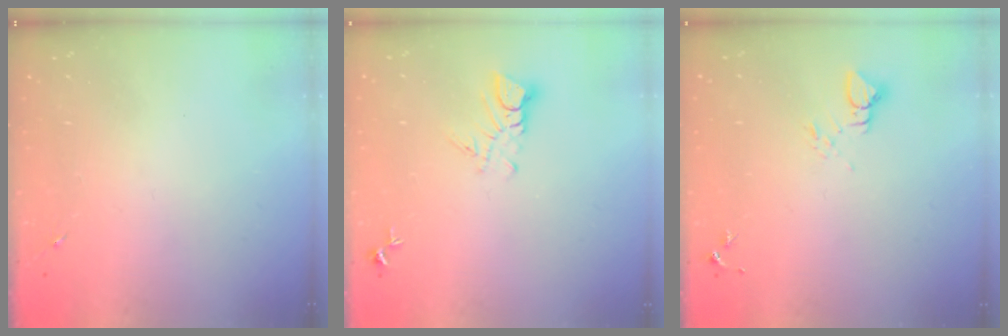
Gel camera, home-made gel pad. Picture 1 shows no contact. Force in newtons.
{"total": 5.0, "press": 5.0, "slide": 0.3}
{"total": 3.4, "press": 3.4, "slide": 0.2}